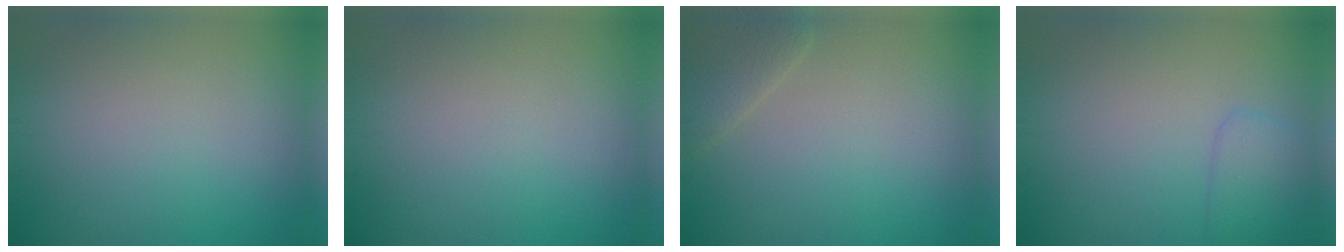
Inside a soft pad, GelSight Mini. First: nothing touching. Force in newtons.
{"total": 0.0}
{"total": 2.0, "press": 2.0, "slide": 0.2}
{"total": 2.2, "press": 2.2, "slide": 0.2}